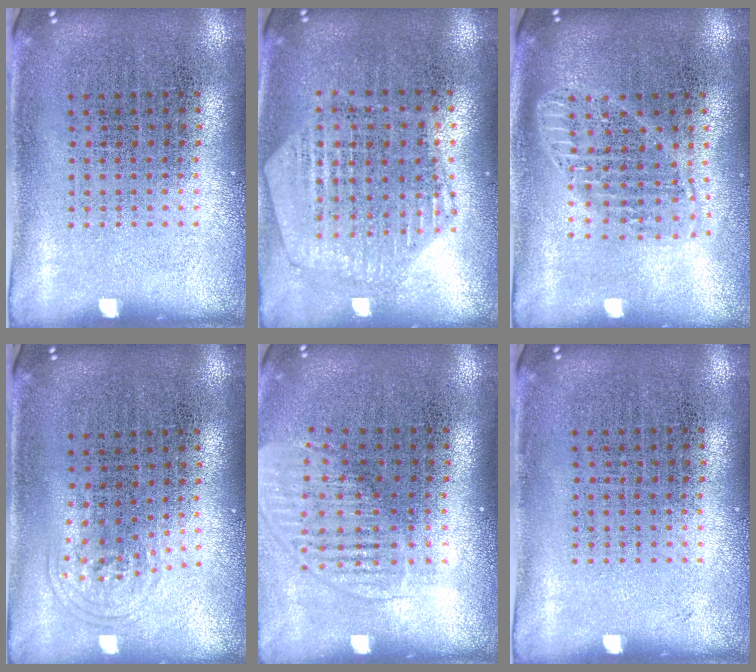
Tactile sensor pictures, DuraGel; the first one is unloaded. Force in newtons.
{"total": 1.1, "press": 1.1, "slide": 0.1}
{"total": 1.8, "press": 1.5, "slide": 0.9}
{"total": 0.9, "press": 0.6, "slide": 0.7}
{"total": 1.3, "press": 1.1, "slide": 0.7}
{"total": 0.0}